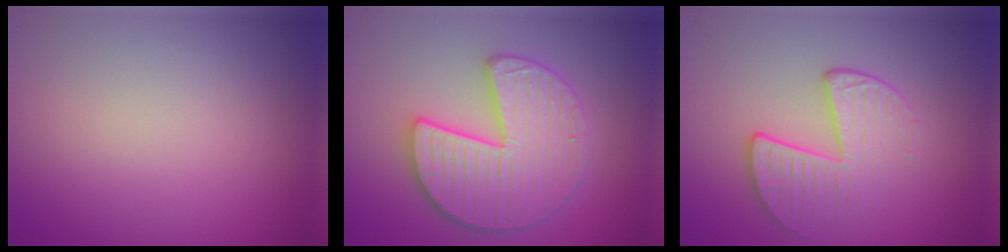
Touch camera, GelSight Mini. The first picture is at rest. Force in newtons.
{"total": 6.0, "press": 5.9, "slide": 1.0}
{"total": 3.4, "press": 2.8, "slide": 2.0}